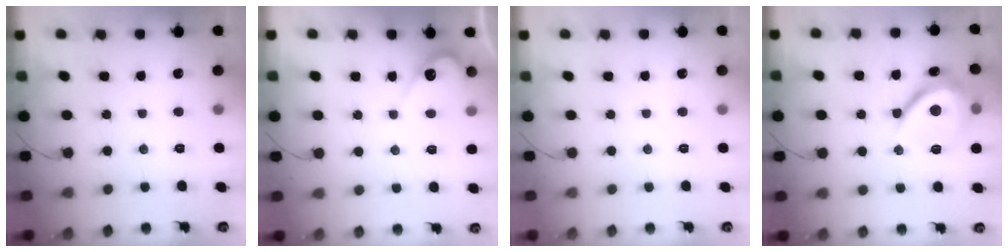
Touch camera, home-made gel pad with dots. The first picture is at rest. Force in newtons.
{"total": 4.9, "press": 4.9, "slide": 0.4}
{"total": 0.0}
{"total": 10.5, "press": 10.5, "slide": 0.7}